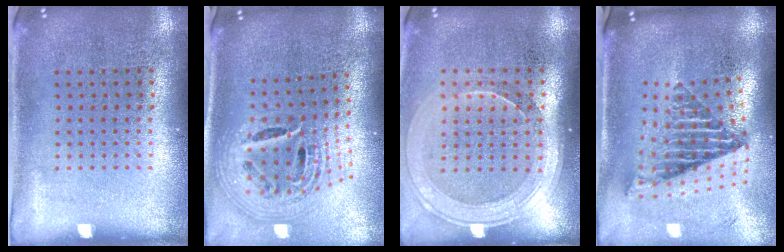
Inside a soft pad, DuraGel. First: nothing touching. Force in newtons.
{"total": 2.8, "press": 1.9, "slide": 2.0}
{"total": 1.8, "press": 1.6, "slide": 0.8}
{"total": 2.6, "press": 1.6, "slide": 2.0}